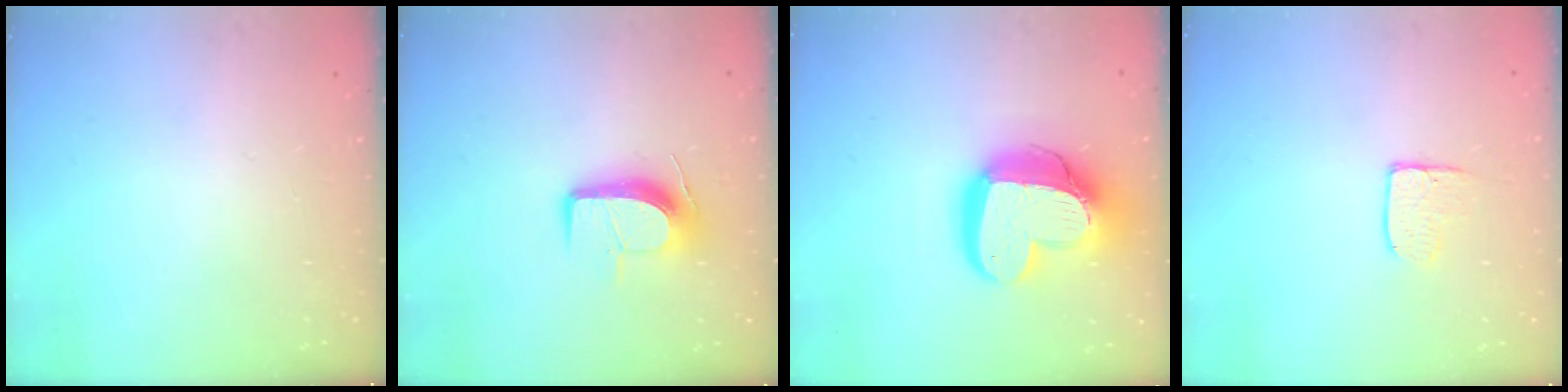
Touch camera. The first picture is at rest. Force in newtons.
{"total": 11.1, "press": 11.1, "slide": 0.5}
{"total": 21.9, "press": 21.8, "slide": 2.2}
{"total": 6.3, "press": 6.2, "slide": 0.5}